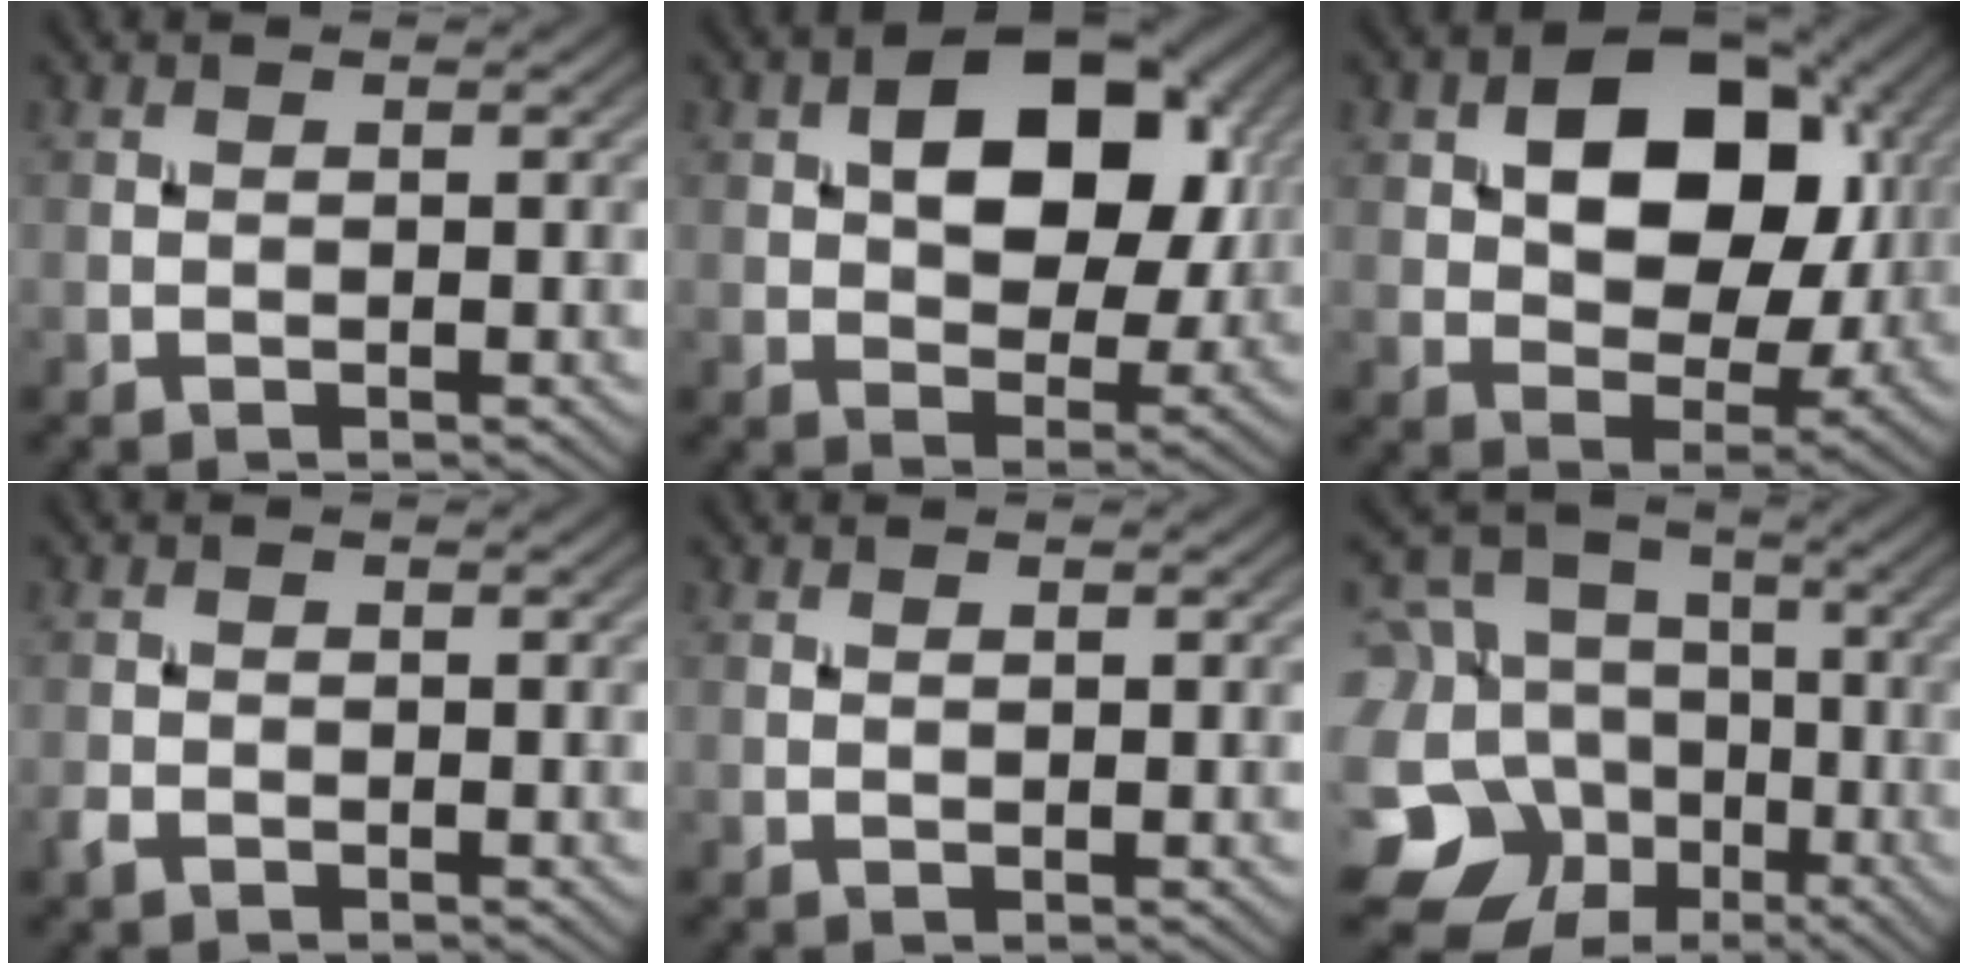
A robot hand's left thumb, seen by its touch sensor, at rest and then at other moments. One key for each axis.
{"total": 11.5, "fx": 3.0, "fy": 7.2, "fz": 8.4, "tx": -0.125, "ty": 0.006, "tz": 0.044}
{"total": 13.5, "fx": 3.5, "fy": 9.0, "fz": 9.5, "tx": -0.154, "ty": 0.000, "tz": 0.055}
{"total": 1.2, "fx": -0.9, "fy": 0.7, "fz": 0.5, "tx": -0.013, "ty": -0.002, "tz": -0.020}
{"total": 0.5, "fx": 0.3, "fy": 0.0, "fz": 0.4, "tx": -0.008, "ty": 0.002, "tz": 0.004}
{"total": 16.4, "fx": -4.5, "fy": 14.2, "fz": 6.9, "tx": -0.223, "ty": -0.008, "tz": -0.082}